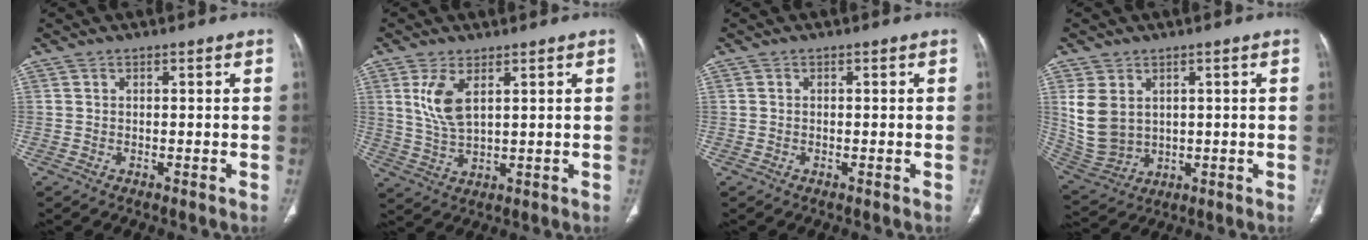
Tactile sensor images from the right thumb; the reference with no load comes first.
{"total": 6.8, "force": [2.7, 2.9, 5.6], "torque": [-0.118, -0.013, 0.065]}
{"total": 0.0}
{"total": 9.5, "force": [2.3, 7.2, 5.6], "torque": [-0.107, -0.012, 0.072]}